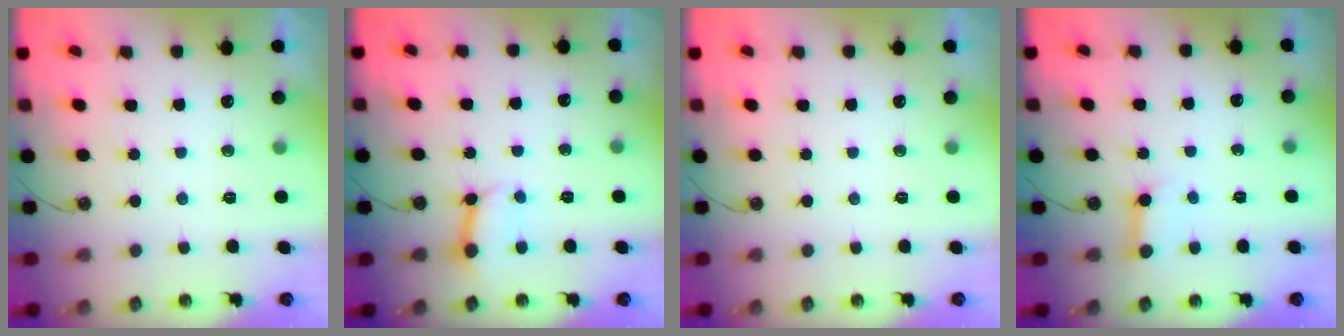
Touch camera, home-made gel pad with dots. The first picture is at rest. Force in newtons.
{"total": 6.9, "press": 6.8, "slide": 0.8}
{"total": 0.0}
{"total": 3.8, "press": 3.8, "slide": 0.4}